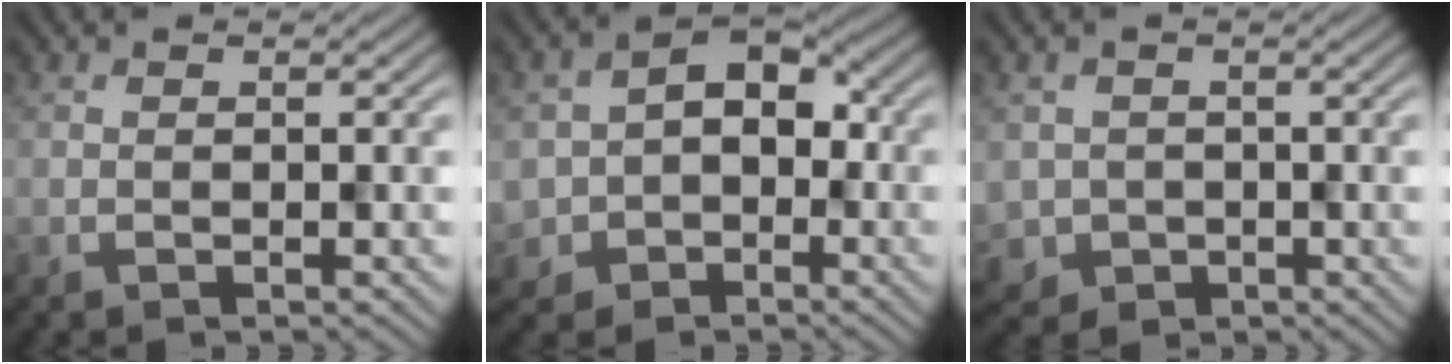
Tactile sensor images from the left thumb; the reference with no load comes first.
{"total": 7.1, "force": [-1.8, 5.8, 3.8], "torque": [-0.064, -0.010, -0.043]}
{"total": 2.9, "force": [-0.6, 2.9, 0.2], "torque": [-0.017, -0.019, -0.013]}